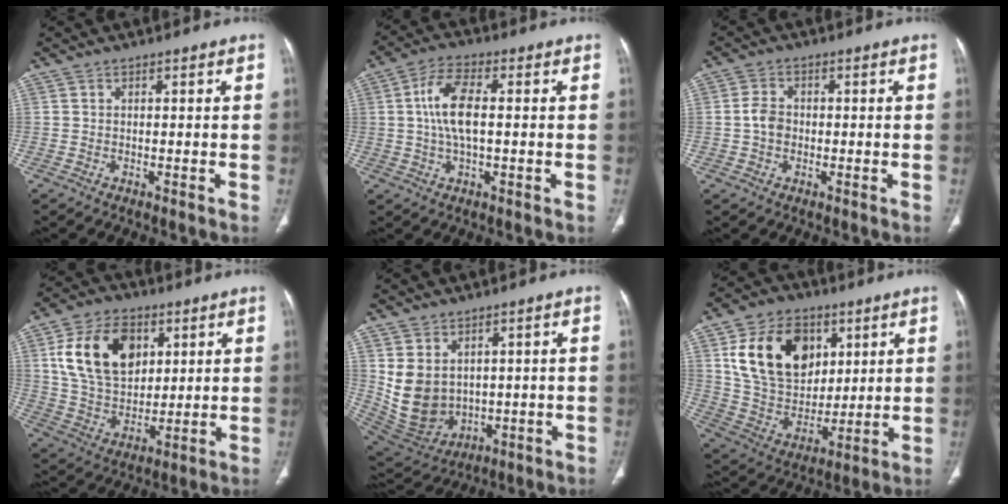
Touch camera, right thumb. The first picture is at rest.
{"total": 8.9, "force": [0.8, 3.7, 8.0], "torque": [-0.169, 0.010, 0.010]}
{"total": 3.8, "force": [-0.4, 2.9, 2.3], "torque": [-0.039, 0.010, -0.013]}
{"total": 17.5, "force": [5.8, 11.9, 11.4], "torque": [-0.171, -0.014, 0.113]}
{"total": 11.6, "force": [2.3, 9.0, 7.0], "torque": [-0.122, -0.014, 0.081]}
{"total": 20.2, "force": [7.2, 14.6, 12.0], "torque": [-0.177, -0.020, 0.140]}